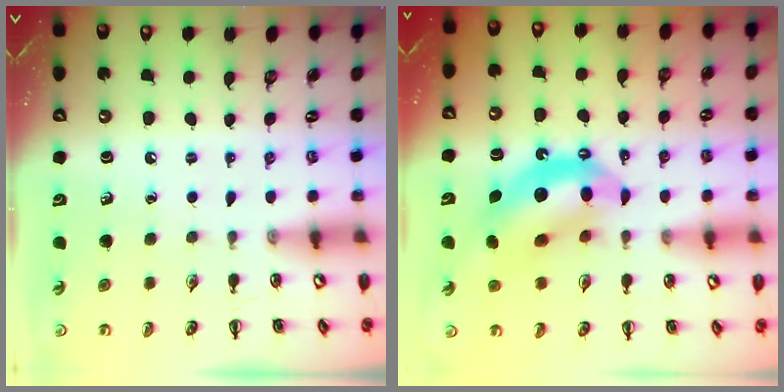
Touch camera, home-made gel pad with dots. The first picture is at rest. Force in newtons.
{"total": 12.4, "press": 12.0, "slide": 3.2}